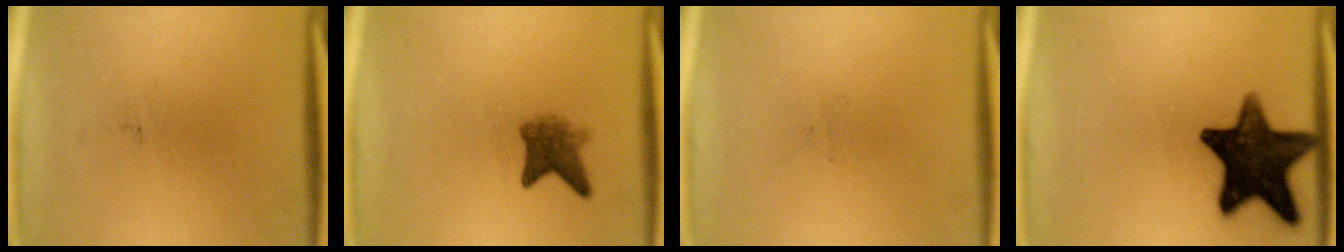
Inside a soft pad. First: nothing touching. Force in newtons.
{"total": 3.7}
{"total": 0.0}
{"total": 15.3}